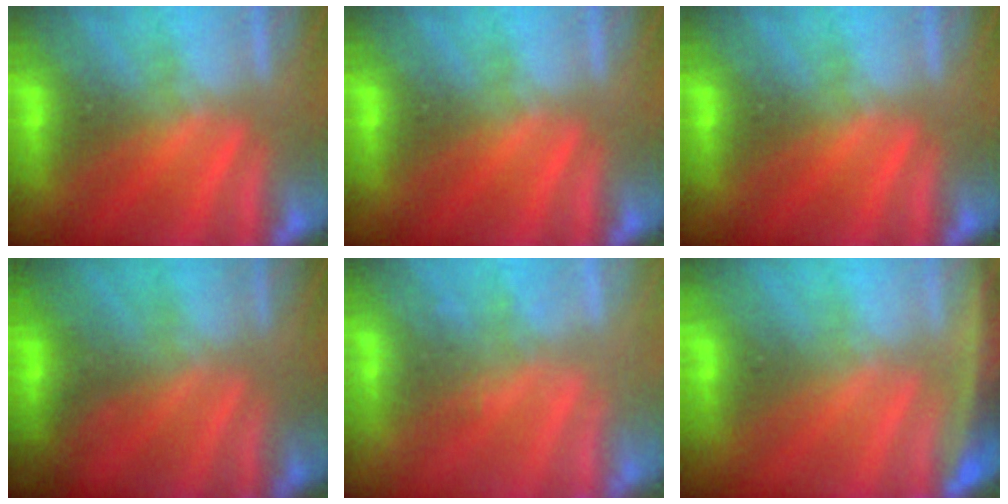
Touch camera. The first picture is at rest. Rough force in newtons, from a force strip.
{"total": 0.0}
{"total": 0.0}
{"total": 1.2}
{"total": 2.3}
{"total": 8.5}